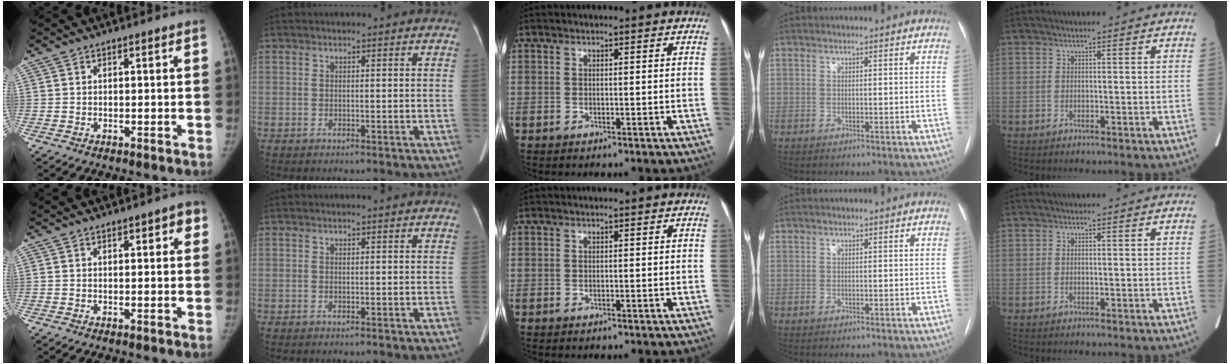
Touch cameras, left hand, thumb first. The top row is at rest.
{"thumb": {"total": 3.3, "force": [1.4, 1.4, 2.6], "torque": [-0.017, 0.000, 0.013]}}